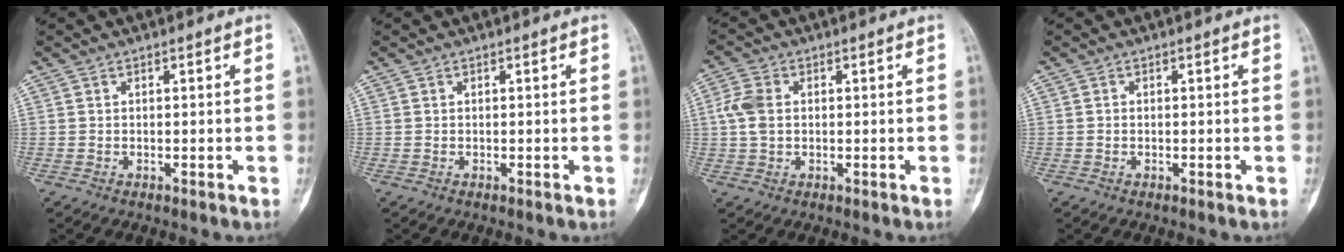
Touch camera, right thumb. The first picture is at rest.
{"total": 0.0}
{"total": 4.9, "force": [0.4, 3.4, 3.6], "torque": [-0.091, 0.008, 0.003]}
{"total": 0.0}